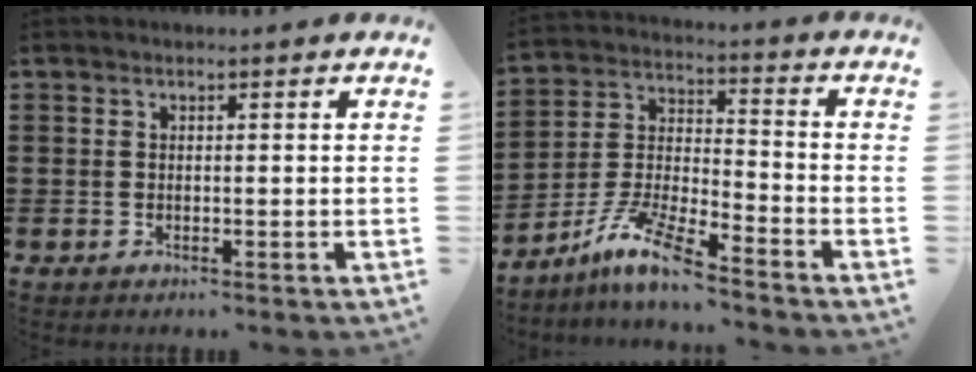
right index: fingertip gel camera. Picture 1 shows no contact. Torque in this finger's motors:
{"motor_torque": [-1.02, 1.12, 0.52, 0.15]}